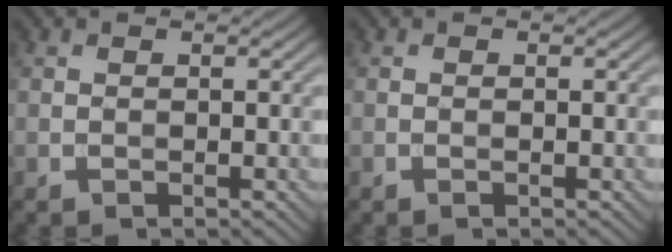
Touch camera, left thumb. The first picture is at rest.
{"total": 0.0}